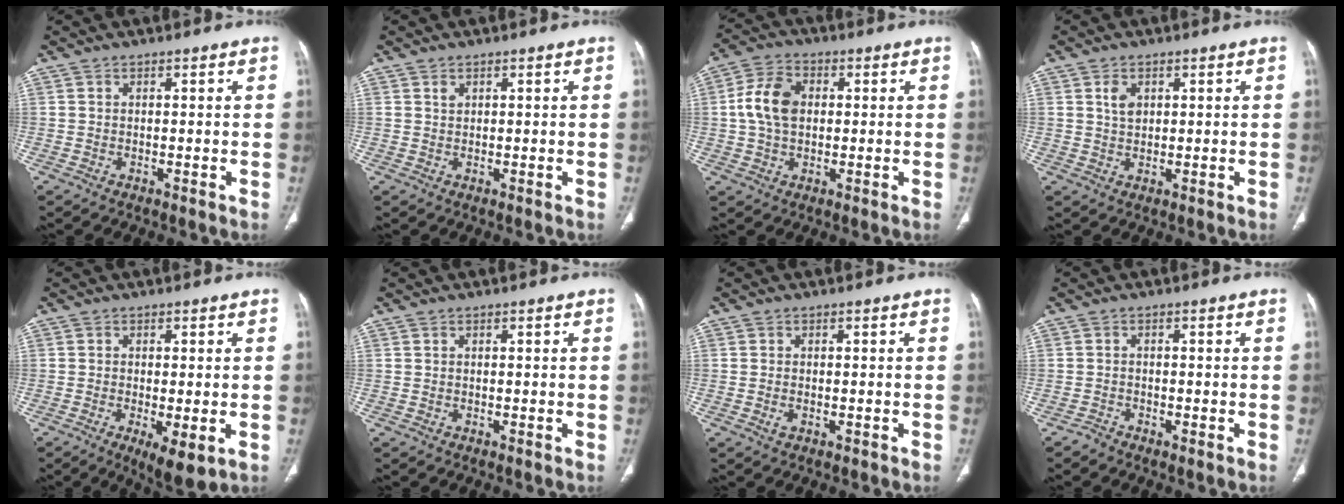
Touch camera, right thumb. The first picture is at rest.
{"total": 0.9, "force": [0.5, 0.6, 0.4], "torque": [-0.004, -0.003, 0.011]}
{"total": 8.9, "force": [0.9, 6.2, 6.4], "torque": [-0.118, 0.015, 0.011]}
{"total": 2.9, "force": [1.1, 2.0, 1.8], "torque": [-0.026, -0.004, 0.021]}
{"total": 6.4, "force": [-2.0, 2.0, 5.8], "torque": [-0.095, -0.019, -0.029]}
{"total": 0.0}
{"total": 1.4, "force": [-0.5, 0.8, 1.1], "torque": [-0.026, 0.004, -0.007]}
{"total": 1.1, "force": [-1.1, 0.3, 0.2], "torque": [-0.003, -0.002, -0.025]}